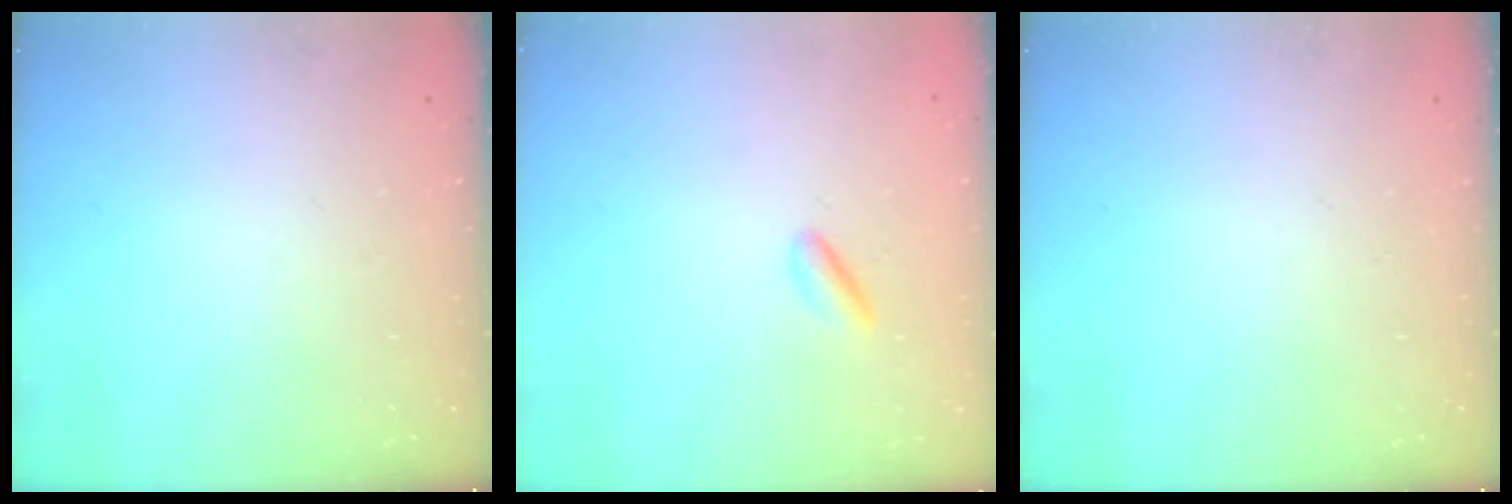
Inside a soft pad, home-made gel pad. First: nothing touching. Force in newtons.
{"total": 2.0, "press": 2.0, "slide": 0.3}
{"total": 0.0}